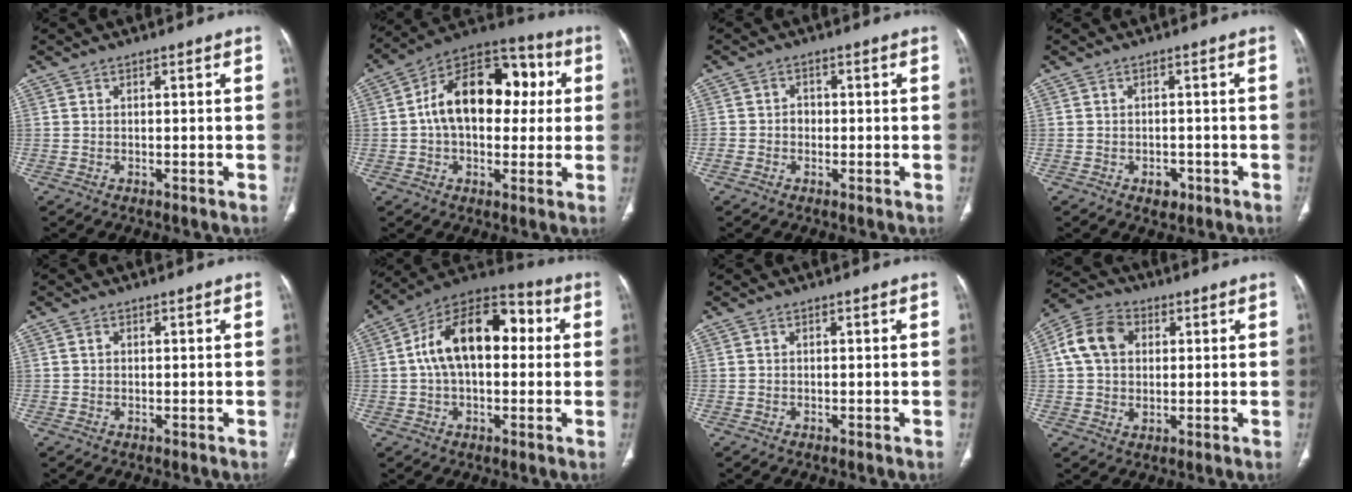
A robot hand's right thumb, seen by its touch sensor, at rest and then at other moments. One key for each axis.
{"total": 19.5, "fx": 2.4, "fy": 12.4, "fz": 14.9, "tx": -0.198, "ty": 0.039, "tz": 0.030}
{"total": 2.3, "fx": -0.5, "fy": 2.0, "fz": 1.1, "tx": -0.003, "ty": 0.011, "tz": -0.012}
{"total": 2.6, "fx": -1.3, "fy": 1.9, "fz": 1.4, "tx": -0.009, "ty": 0.004, "tz": -0.012}
{"total": 0.7, "fx": 0.3, "fy": 0.5, "fz": 0.4, "tx": -0.009, "ty": 0.003, "tz": 0.005}
{"total": 17.8, "fx": 2.3, "fy": 10.2, "fz": 14.4, "tx": -0.225, "ty": 0.044, "tz": 0.030}
{"total": 0.0}
{"total": 10.2, "fx": 2.3, "fy": 7.5, "fz": 6.5, "tx": -0.112, "ty": 0.012, "tz": 0.036}